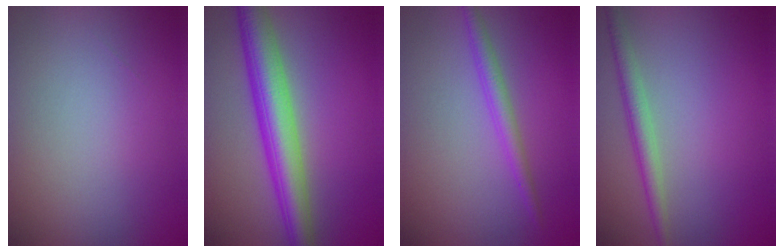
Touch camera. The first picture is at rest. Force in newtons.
{"total": 6.3, "press": 6.3, "slide": 0.1}
{"total": 2.0, "press": 2.0, "slide": 0.1}
{"total": 2.4, "press": 2.4, "slide": 0.0}